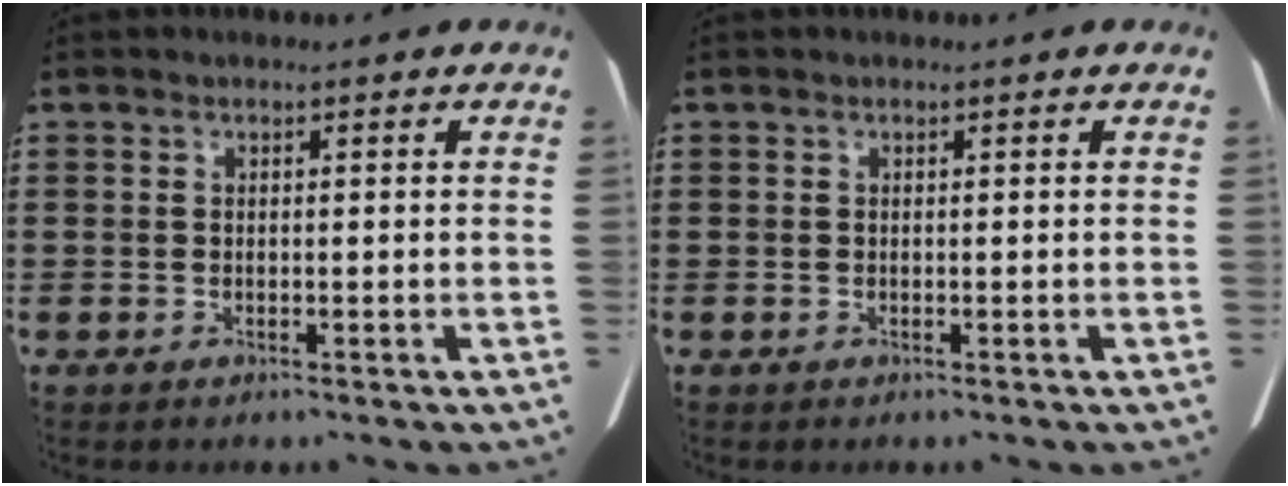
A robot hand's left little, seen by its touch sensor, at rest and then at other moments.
{"total": 0.0}